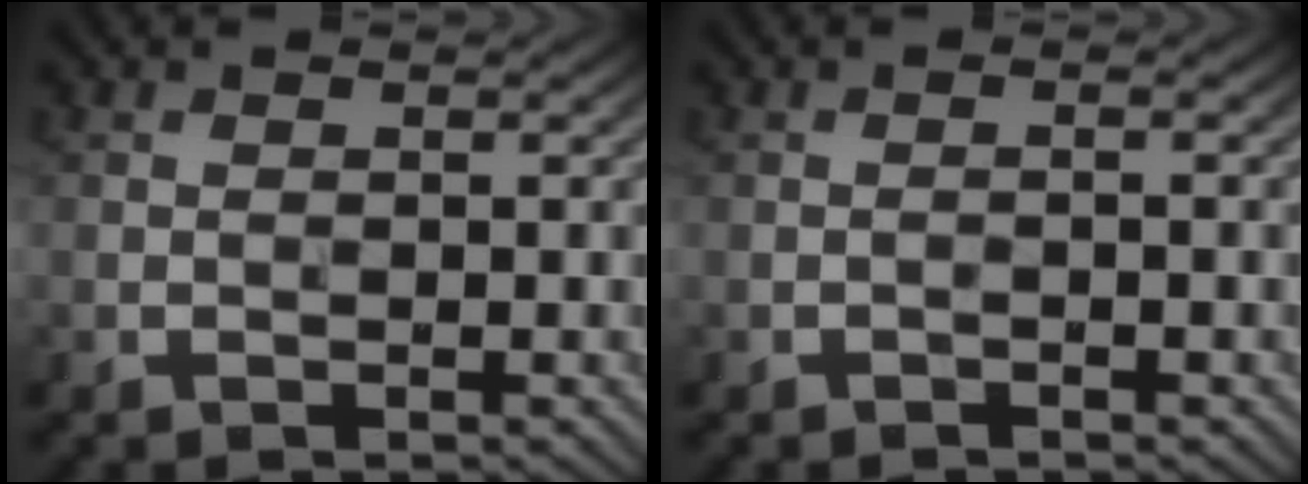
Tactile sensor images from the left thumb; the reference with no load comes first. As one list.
[{"total": 0.8, "force": [-0.5, -0.2, 0.5], "torque": [-0.009, 0.008, -0.010]}]